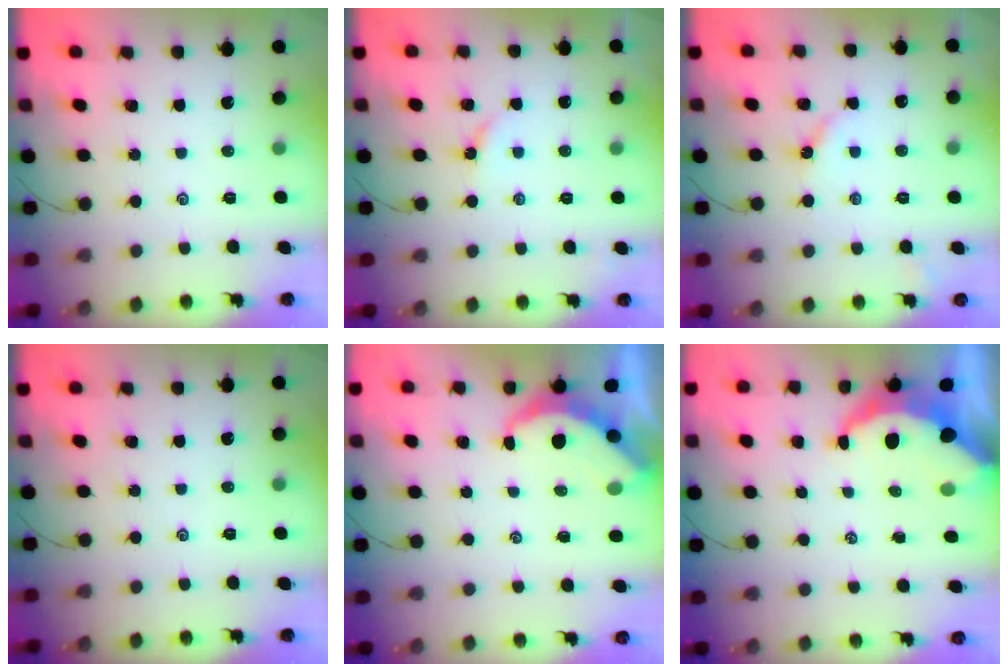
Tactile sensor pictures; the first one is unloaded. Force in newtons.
{"total": 2.7, "press": 2.7, "slide": 0.3}
{"total": 3.2, "press": 3.2, "slide": 0.4}
{"total": 0.0}
{"total": 5.0, "press": 4.9, "slide": 0.5}
{"total": 8.7, "press": 8.6, "slide": 0.8}